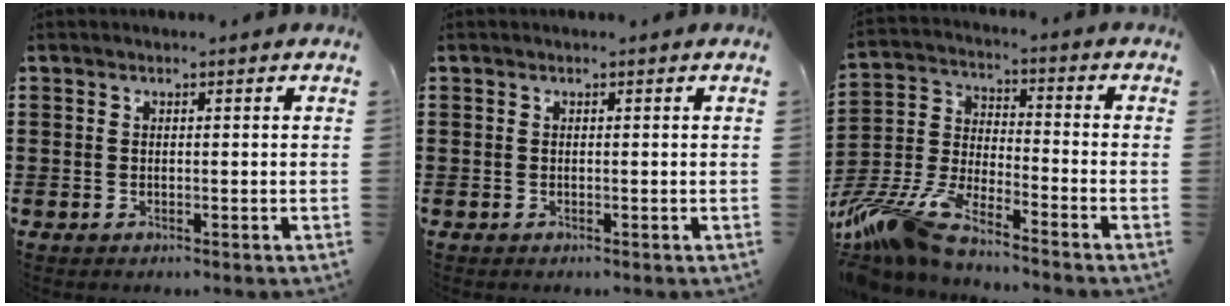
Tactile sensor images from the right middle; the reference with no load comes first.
{"total": 0.0}
{"total": 10.3, "force": [-9.4, 0.8, 4.1], "torque": [-0.114, -0.002, -0.196]}